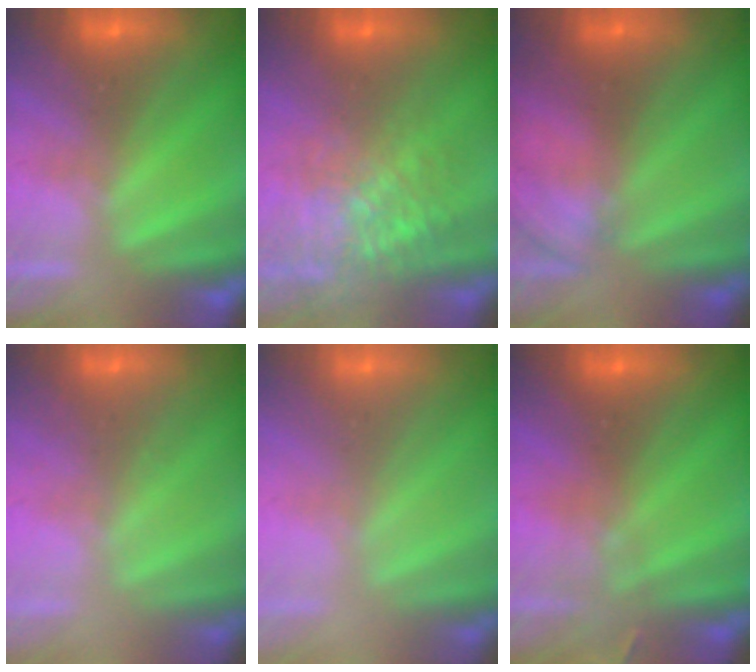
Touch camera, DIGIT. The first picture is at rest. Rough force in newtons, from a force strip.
{"total": 7.6}
{"total": 2.3}
{"total": 2.1}
{"total": 2.4}
{"total": 2.9}